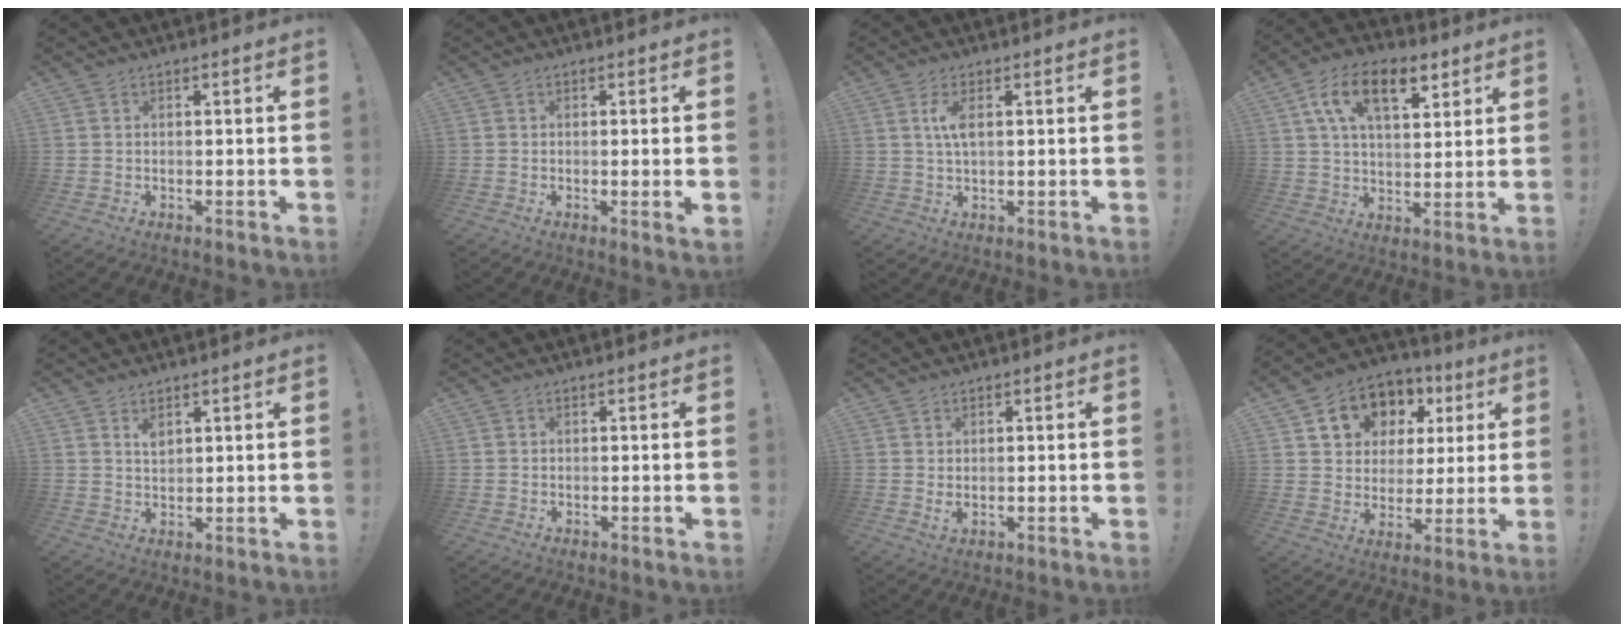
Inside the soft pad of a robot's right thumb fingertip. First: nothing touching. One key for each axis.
{"total": 2.3, "fx": 0.1, "fy": -0.6, "fz": 2.3, "tx": -0.034, "ty": -0.009, "tz": 0.001}
{"total": 4.6, "fx": 1.0, "fy": 1.6, "fz": 4.1, "tx": -0.076, "ty": -0.005, "tz": 0.011}
{"total": 14.9, "fx": 6.9, "fy": 7.8, "fz": 10.7, "tx": -0.169, "ty": -0.011, "tz": 0.121}
{"total": 2.8, "fx": 1.9, "fy": 1.3, "fz": 1.6, "tx": -0.011, "ty": -0.017, "tz": 0.030}
{"total": 0.0}
{"total": 1.6, "fx": 0.9, "fy": 0.7, "fz": 1.1, "tx": -0.009, "ty": -0.005, "tz": 0.014}
{"total": 12.9, "fx": 6.0, "fy": 10.4, "fz": 4.6, "tx": -0.073, "ty": -0.032, "tz": 0.125}